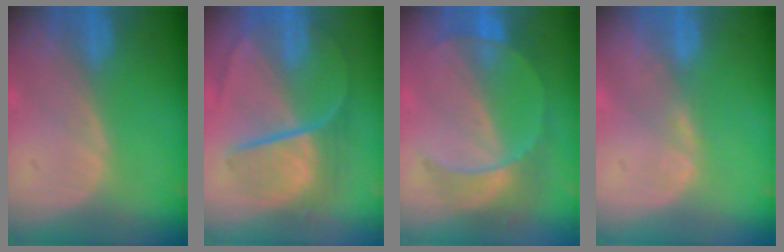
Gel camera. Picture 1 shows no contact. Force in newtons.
{"total": 9.0, "press": 7.5, "slide": 5.0}
{"total": 7.6, "press": 6.7, "slide": 3.6}
{"total": 1.1, "press": 1.1, "slide": 0.2}